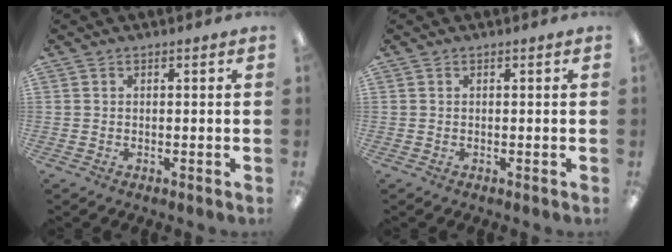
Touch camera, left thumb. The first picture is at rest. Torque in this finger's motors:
{"motor_torque": [-0.04, 0.01, 0.07, -0.08, 0.00]}